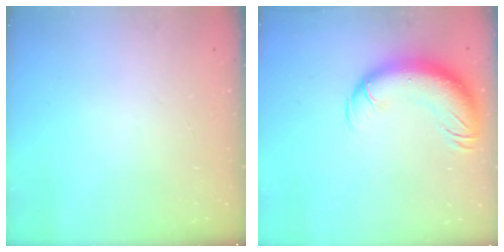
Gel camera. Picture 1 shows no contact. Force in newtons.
{"total": 14.6, "press": 14.2, "slide": 3.4}